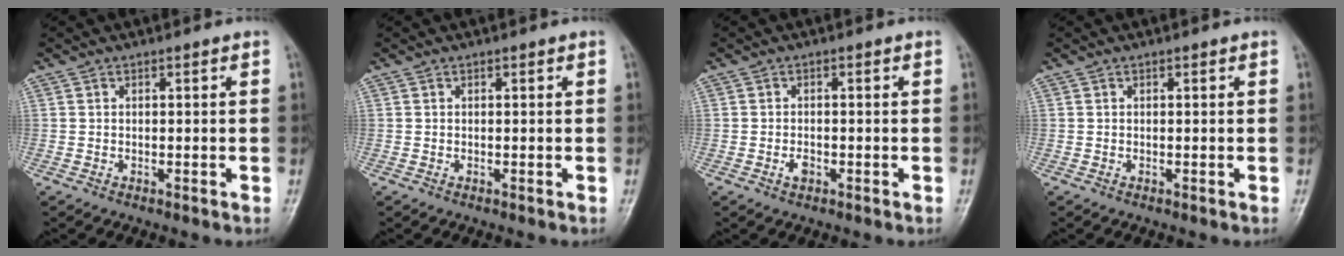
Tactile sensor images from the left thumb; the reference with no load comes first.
{"total": 0.0}
{"total": 1.7, "force": [-0.7, 1.1, 1.1], "torque": [-0.015, 0.002, -0.014]}
{"total": 0.0}